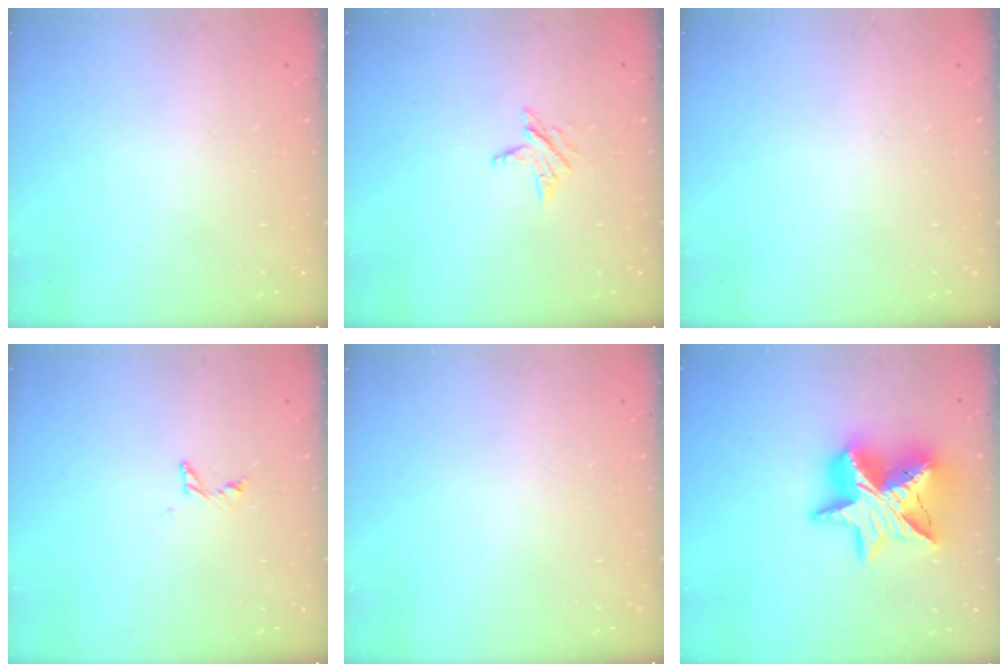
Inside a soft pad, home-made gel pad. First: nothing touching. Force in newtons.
{"total": 3.8, "press": 3.8, "slide": 0.5}
{"total": 0.0}
{"total": 2.7, "press": 2.7, "slide": 0.1}
{"total": 0.0}
{"total": 18.1, "press": 18.1, "slide": 1.4}